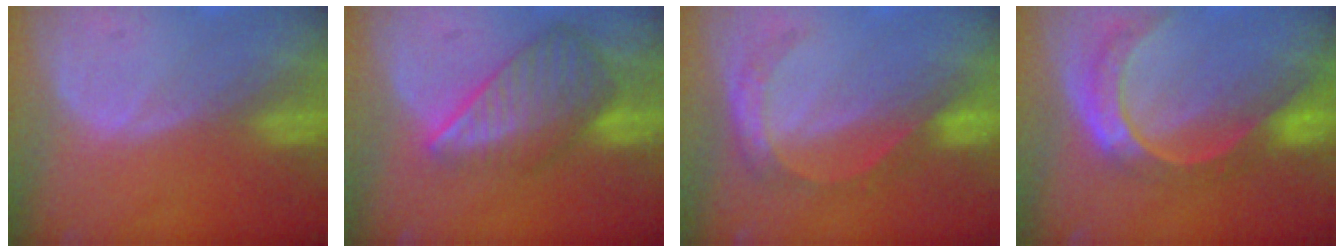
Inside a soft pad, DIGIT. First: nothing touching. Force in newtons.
{"total": 8.8, "press": 7.6, "slide": 4.4}
{"total": 5.7, "press": 4.8, "slide": 3.0}
{"total": 8.5, "press": 7.2, "slide": 4.6}